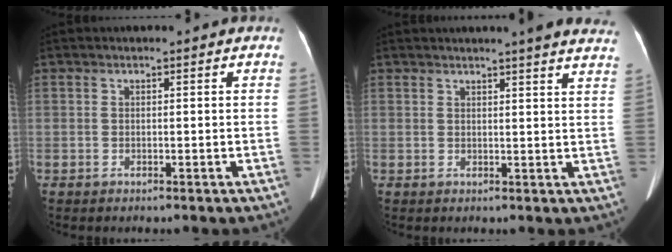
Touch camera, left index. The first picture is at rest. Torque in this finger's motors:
{"motor_torque": [0.00, -0.12, 0.00, 0.04]}